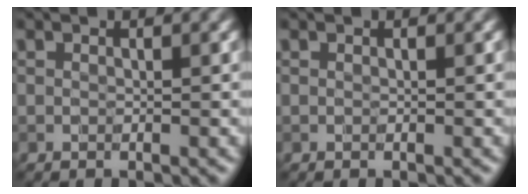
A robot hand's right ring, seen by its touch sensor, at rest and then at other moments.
{"total": 0.0}